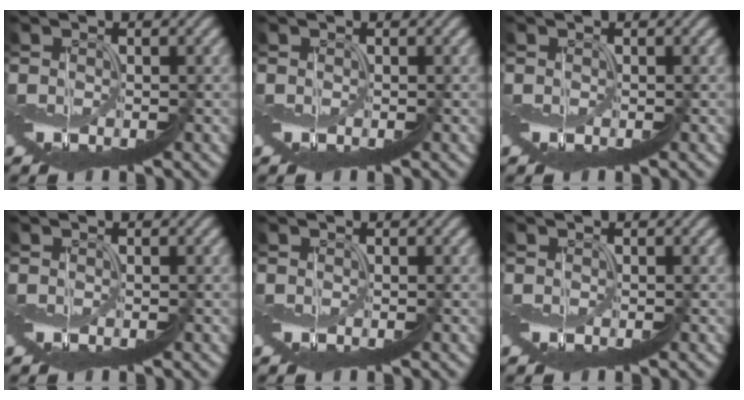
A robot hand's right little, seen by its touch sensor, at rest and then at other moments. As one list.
[{"total": 0.0}, {"total": 0.0}, {"total": 0.0}, {"total": 0.0}, {"total": 0.0}]